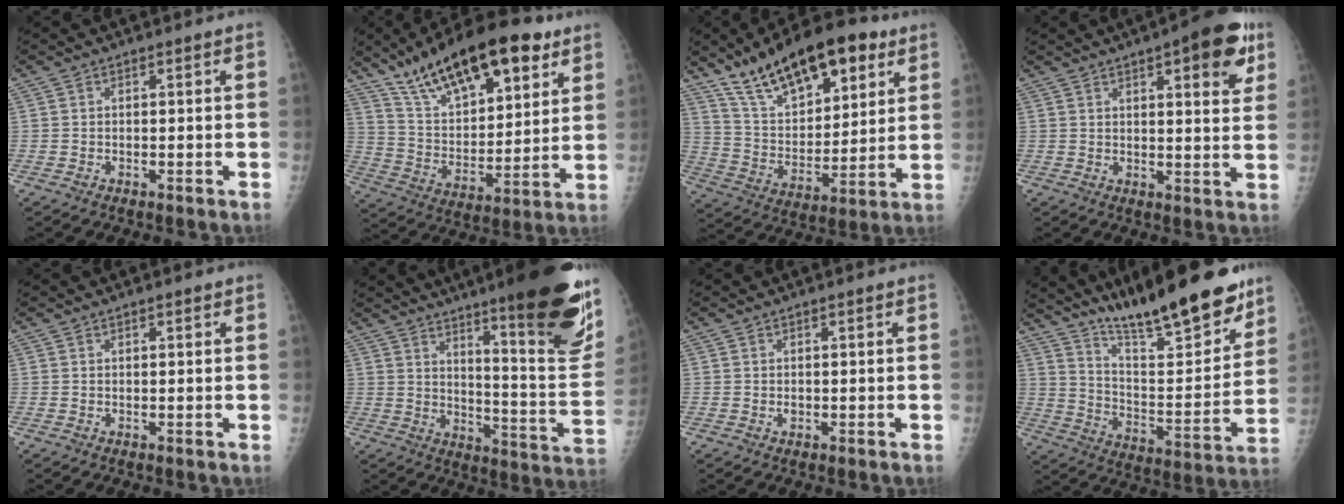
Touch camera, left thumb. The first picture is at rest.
{"total": 24.3, "force": [15.0, 9.7, 16.5], "torque": [-0.240, -0.039, 0.257]}
{"total": 22.3, "force": [13.5, 9.7, 14.8], "torque": [-0.207, -0.042, 0.236]}
{"total": 12.6, "force": [6.2, 4.0, 10.2], "torque": [-0.101, -0.018, 0.073]}
{"total": 0.9, "force": [0.5, 0.2, 0.7], "torque": [-0.011, 0.000, 0.008]}
{"total": 25.2, "force": [15.4, 3.5, 19.6], "torque": [-0.243, -0.080, 0.220]}
{"total": 0.8, "force": [0.1, 0.5, 0.6], "torque": [-0.004, 0.001, 0.003]}
{"total": 23.7, "force": [18.1, 4.9, 14.4], "torque": [-0.196, -0.092, 0.298]}